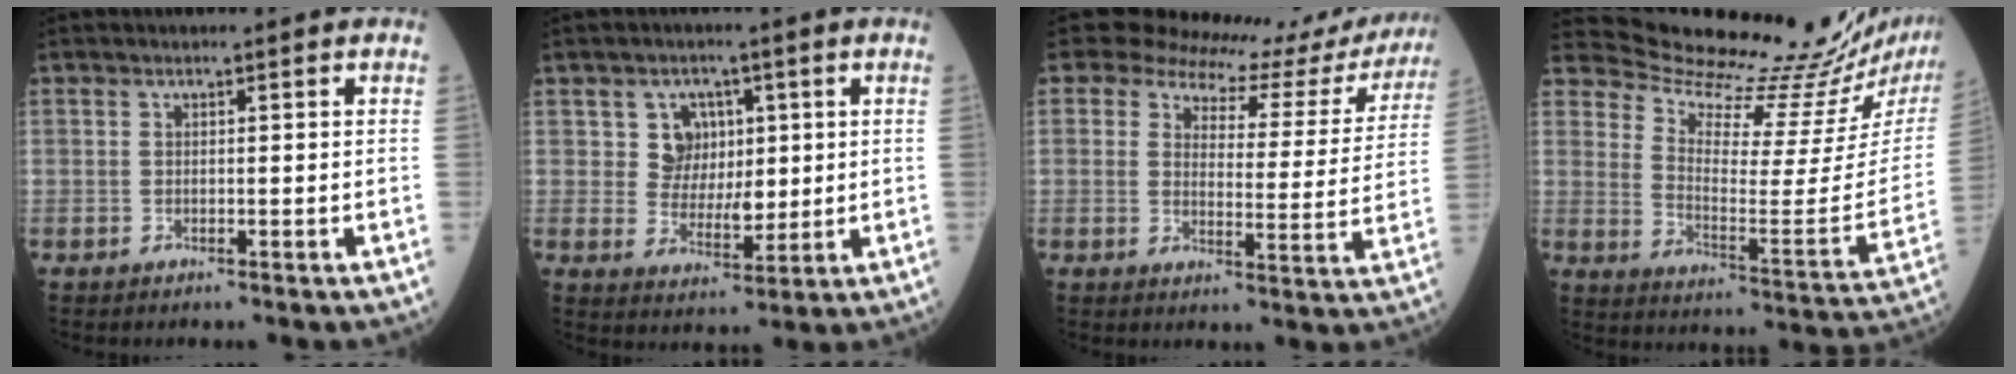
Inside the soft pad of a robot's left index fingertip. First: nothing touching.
{"total": 5.8, "force": [2.1, 5.1, 1.9], "torque": [-0.031, 0.007, 0.041]}
{"total": 14.9, "force": [14.0, 4.4, 2.2], "torque": [-0.010, -0.056, 0.144]}
{"total": 20.5, "force": [19.9, -0.2, 5.0], "torque": [-0.097, -0.120, 0.271]}